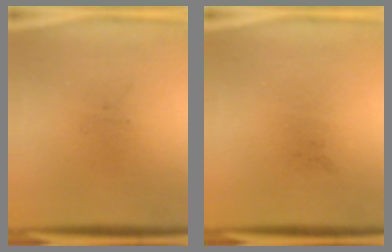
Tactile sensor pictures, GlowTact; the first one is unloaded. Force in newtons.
{"total": 0.0}